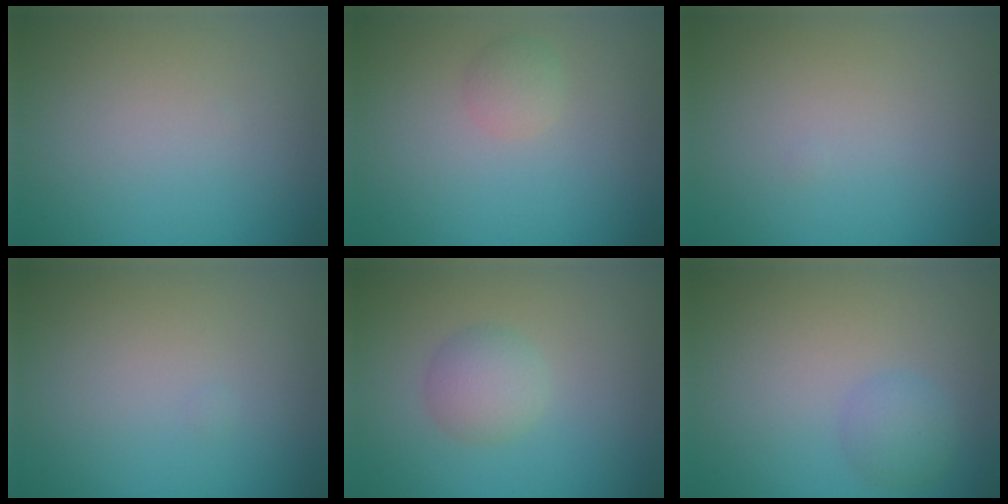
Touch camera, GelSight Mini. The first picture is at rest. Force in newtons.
{"total": 1.4, "press": 1.4, "slide": 0.1}
{"total": 0.0}
{"total": 0.0}
{"total": 2.5, "press": 2.5, "slide": 0.0}
{"total": 1.9, "press": 1.9, "slide": 0.1}